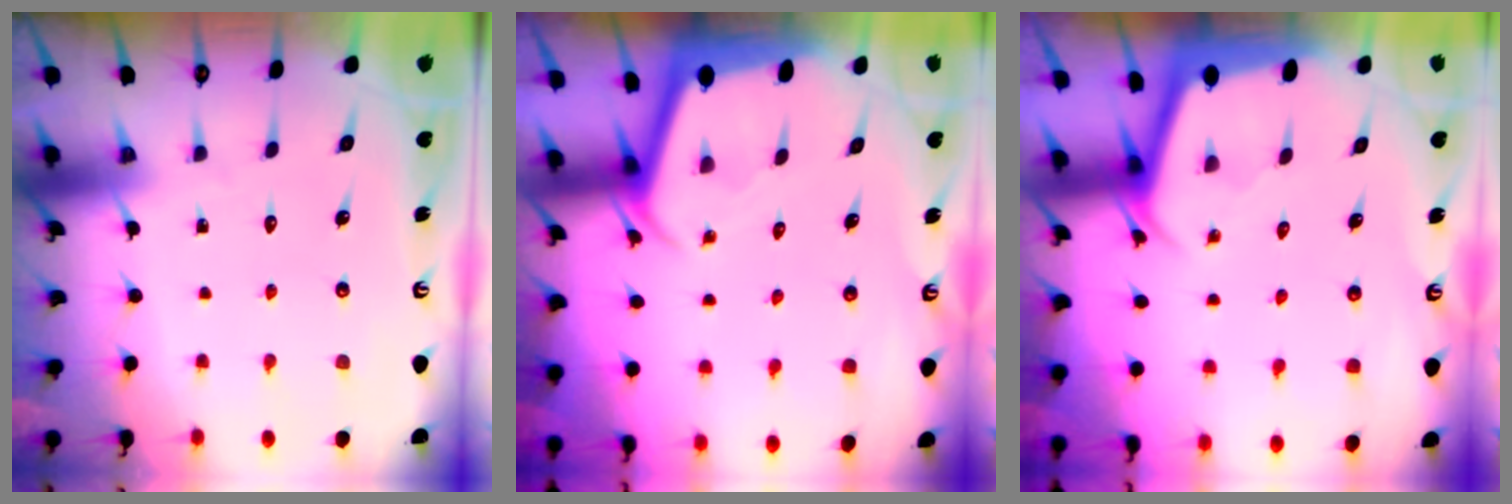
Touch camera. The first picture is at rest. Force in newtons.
{"total": 2.2, "press": 2.2, "slide": 0.1}
{"total": 2.1, "press": 2.1, "slide": 0.1}